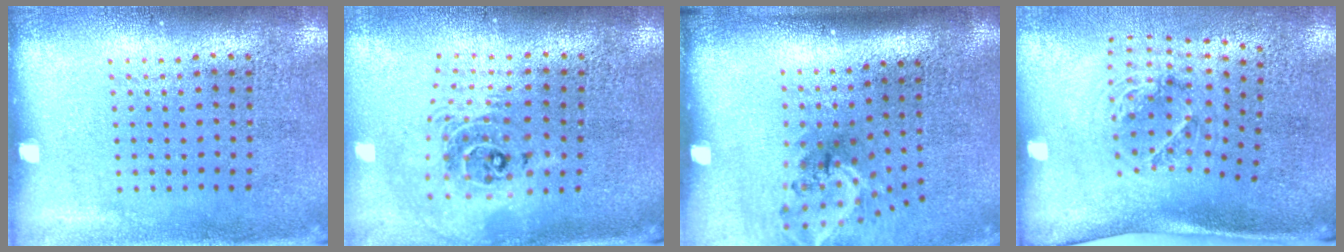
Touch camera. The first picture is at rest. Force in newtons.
{"total": 2.1, "press": 1.7, "slide": 1.4}
{"total": 2.0, "press": 1.3, "slide": 1.5}
{"total": 1.4, "press": 1.2, "slide": 0.8}